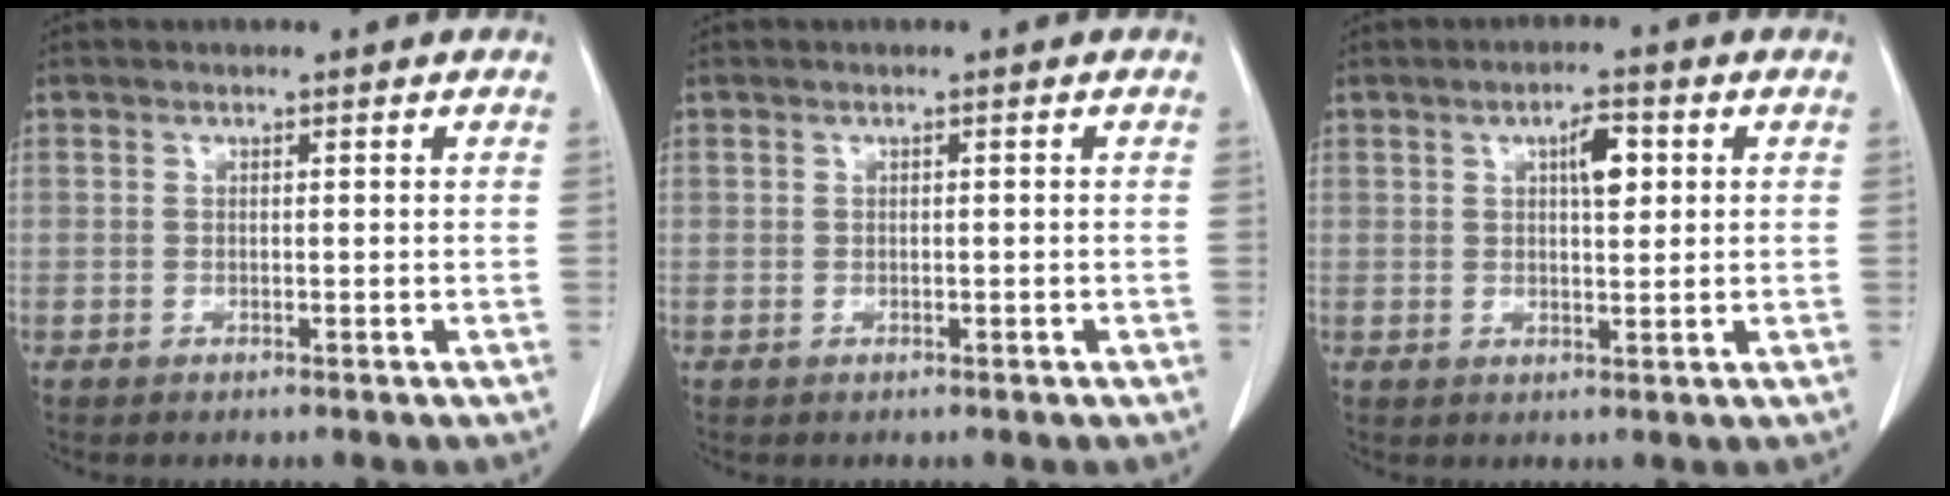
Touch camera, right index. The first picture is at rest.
{"total": 0.0}
{"total": 4.2, "force": [1.4, 1.4, 3.8], "torque": [-0.062, 0.006, 0.021]}